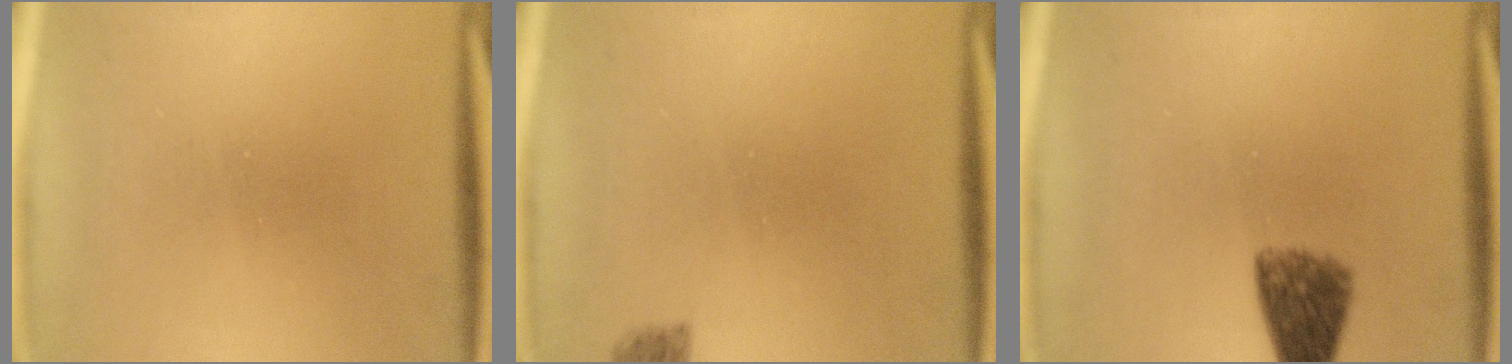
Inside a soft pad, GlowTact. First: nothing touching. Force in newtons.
{"total": 1.8}
{"total": 6.2}